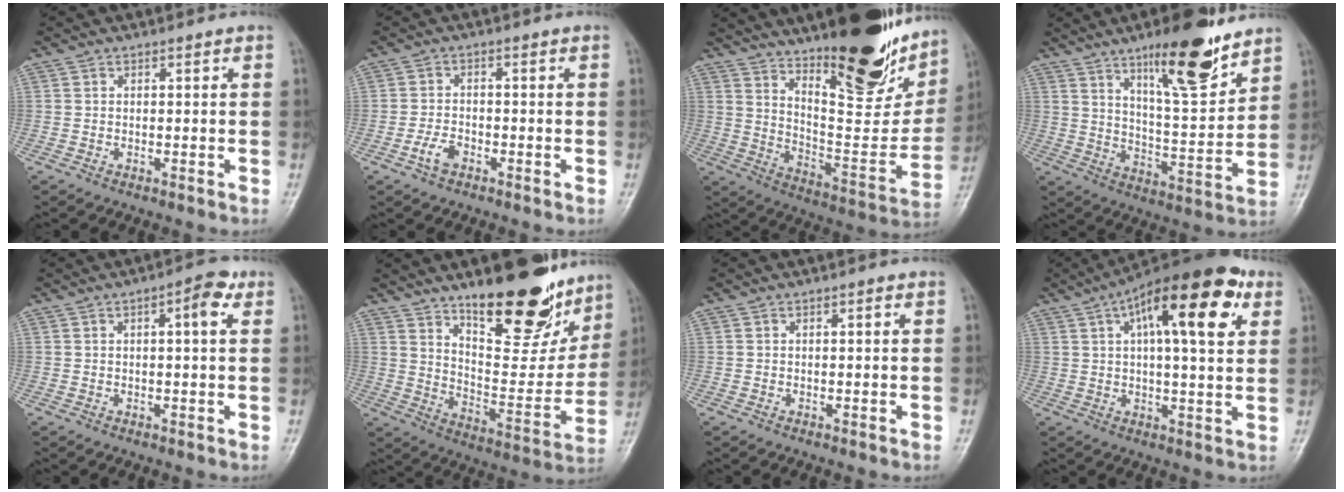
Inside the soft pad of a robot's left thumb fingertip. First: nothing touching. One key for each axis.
{"total": 3.1, "fx": -1.6, "fy": 1.8, "fz": 1.9, "tx": -0.036, "ty": 0.009, "tz": -0.031}
{"total": 28.3, "fx": 19.1, "fy": 9.1, "fz": 18.8, "tx": -0.241, "ty": -0.091, "tz": 0.292}
{"total": 15.9, "fx": 10.5, "fy": 4.0, "fz": 11.3, "tx": -0.152, "ty": -0.069, "tz": 0.174}
{"total": 4.7, "fx": 1.8, "fy": 1.4, "fz": 4.1, "tx": -0.056, "ty": 0.007, "tz": 0.020}
{"total": 21.6, "fx": 14.9, "fy": 8.0, "fz": 13.3, "tx": -0.142, "ty": -0.096, "tz": 0.234}
{"total": 0.5, "fx": 0.3, "fy": 0.1, "fz": 0.4, "tx": -0.007, "ty": 0.000, "tz": 0.003}
{"total": 19.4, "fx": 7.8, "fy": 6.7, "fz": 16.4, "tx": -0.232, "ty": 0.005, "tz": 0.110}